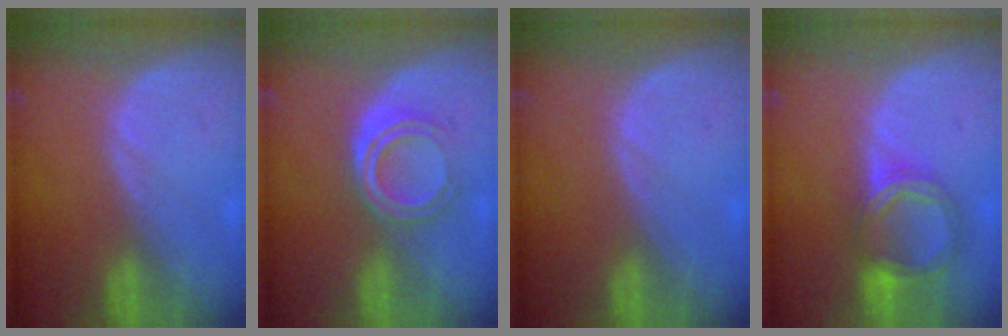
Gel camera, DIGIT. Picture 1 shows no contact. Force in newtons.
{"total": 5.1, "press": 4.5, "slide": 2.5}
{"total": 0.0}
{"total": 6.2, "press": 6.1, "slide": 1.2}